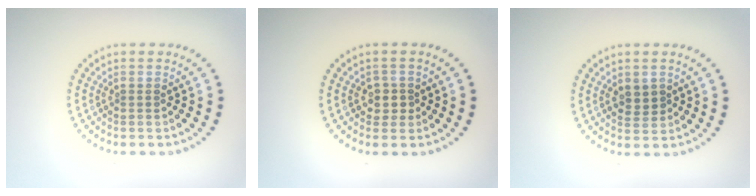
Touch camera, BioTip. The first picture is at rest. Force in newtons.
{"total": 1.7, "press": 1.5, "slide": 0.8}
{"total": 1.3, "press": 1.2, "slide": 0.6}